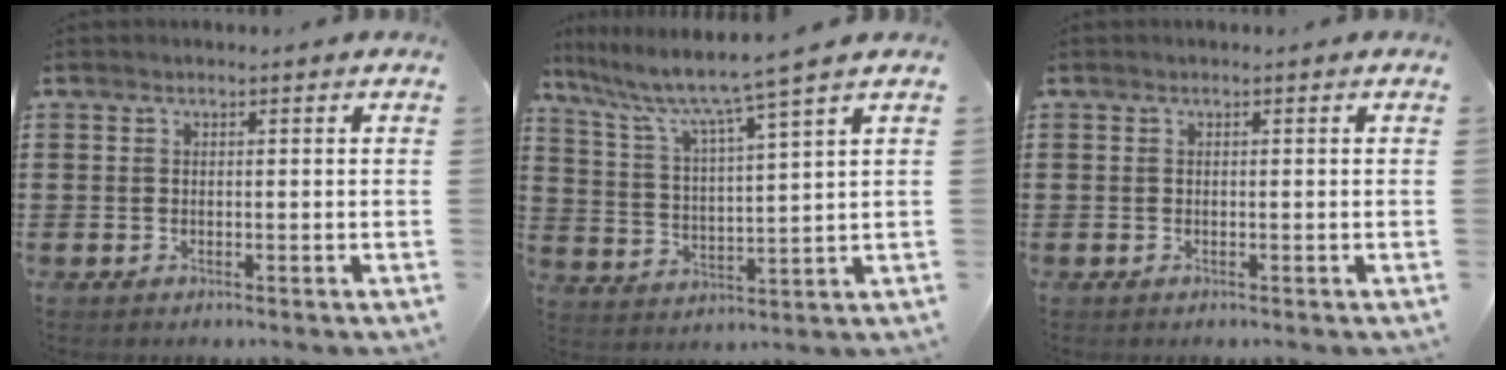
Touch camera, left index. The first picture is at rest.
{"total": 6.7, "force": [5.6, -0.4, 3.8], "torque": [-0.101, -0.044, 0.085]}
{"total": 0.0}